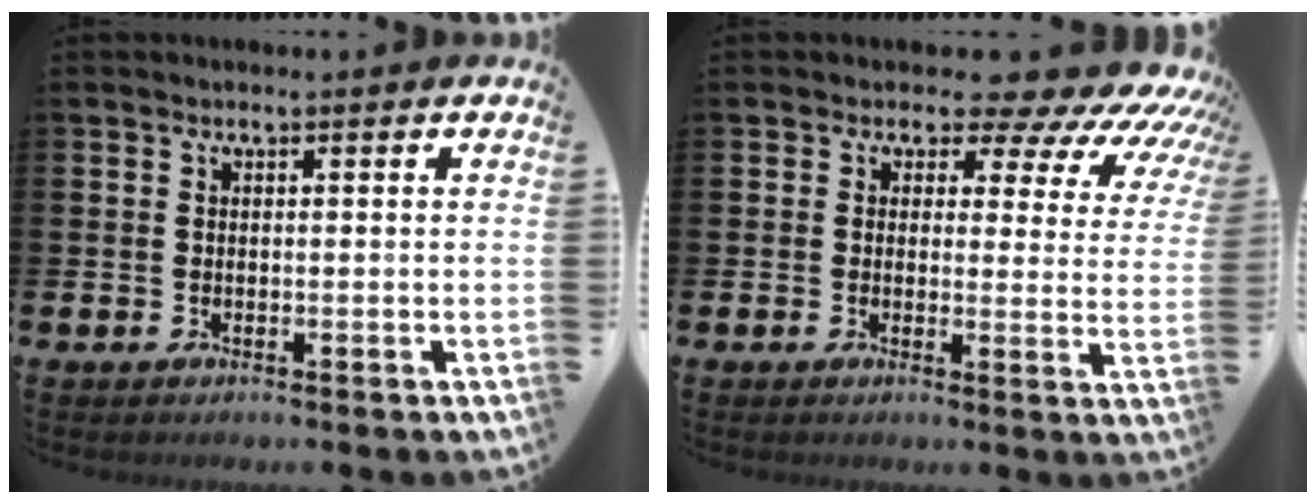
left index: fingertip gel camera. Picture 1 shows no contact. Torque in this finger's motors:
{"motor_torque": [1.55, -0.60, 0.38, 0.00]}